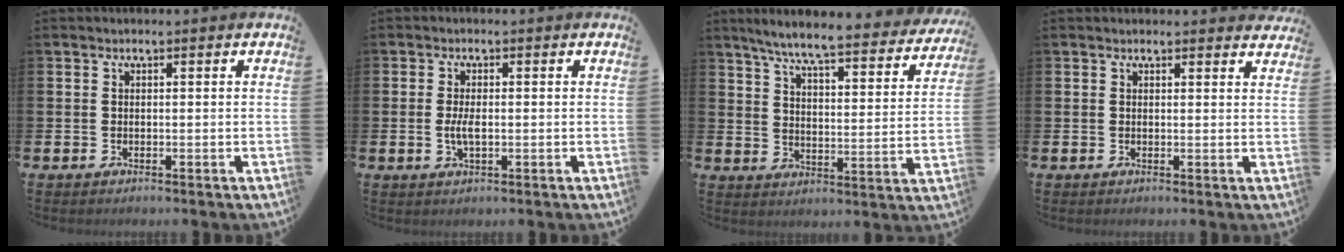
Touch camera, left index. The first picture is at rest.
{"total": 2.5, "force": [-0.2, 0.9, 2.3], "torque": [-0.038, -0.002, -0.005]}
{"total": 6.9, "force": [6.3, 0.2, 2.8], "torque": [-0.076, -0.049, 0.102]}
{"total": 1.3, "force": [1.2, 0.3, 0.0], "torque": [0.010, -0.004, 0.021]}